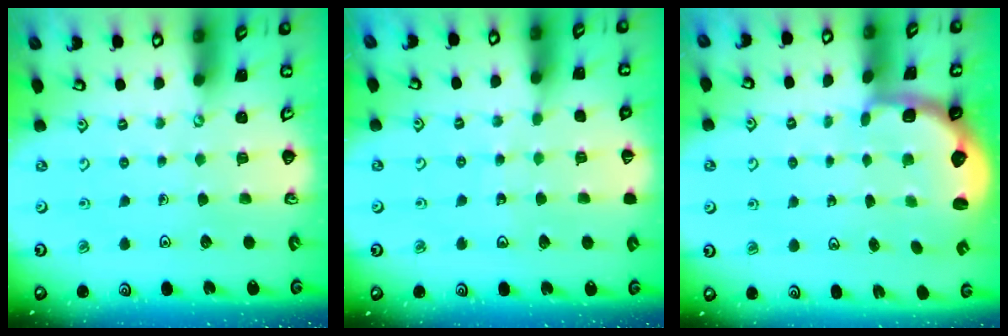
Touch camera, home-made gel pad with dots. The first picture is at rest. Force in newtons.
{"total": 5.8, "press": 5.7, "slide": 0.6}
{"total": 2.6, "press": 1.9, "slide": 1.7}